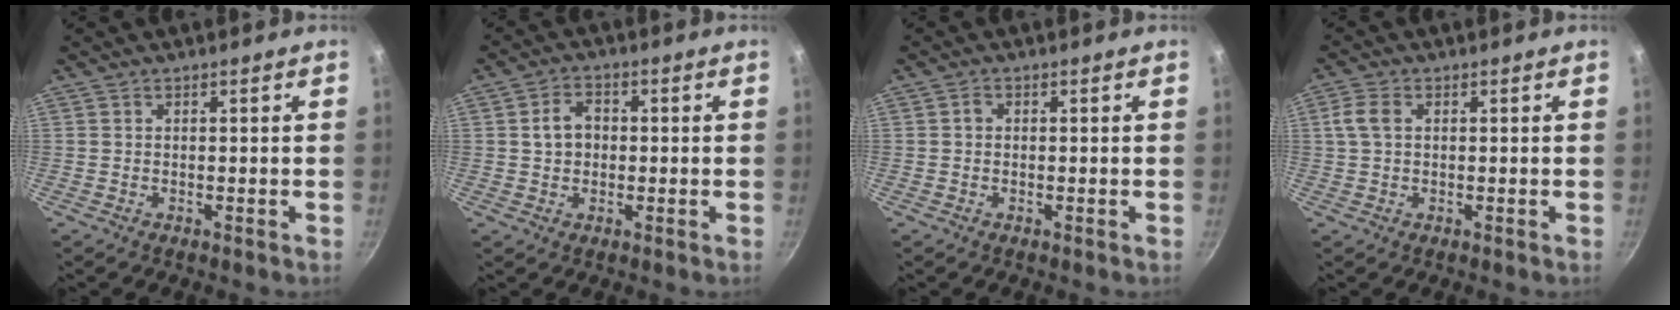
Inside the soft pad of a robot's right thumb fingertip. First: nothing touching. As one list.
[{"total": 4.9, "force": [0.2, 3.9, 3.0], "torque": [-0.034, 0.012, -0.001]}, {"total": 1.1, "force": [0.0, 0.9, 0.5], "torque": [-0.008, 0.006, -0.001]}, {"total": 3.8, "force": [0.8, 2.5, 2.7], "torque": [-0.058, 0.010, 0.012]}]